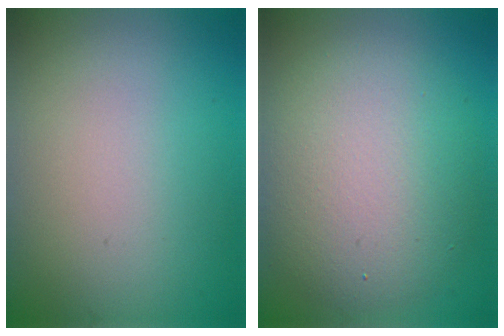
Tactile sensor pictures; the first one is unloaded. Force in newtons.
{"total": 7.3, "press": 7.3, "slide": 0.3}